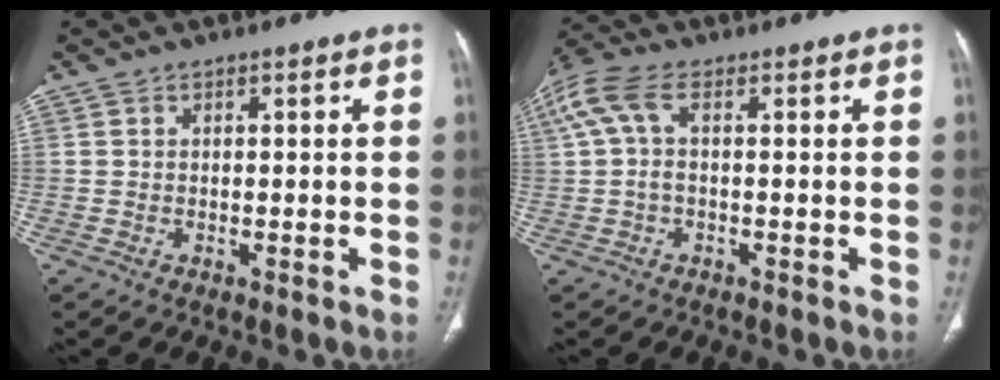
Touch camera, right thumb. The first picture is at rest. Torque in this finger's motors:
{"motor_torque": [-0.38, 1.10, 0.95, 0.04, 0.32]}